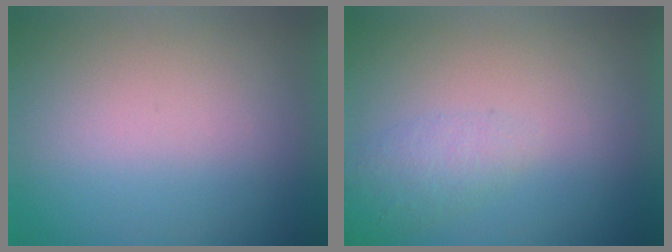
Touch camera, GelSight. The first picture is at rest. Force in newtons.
{"total": 2.0}